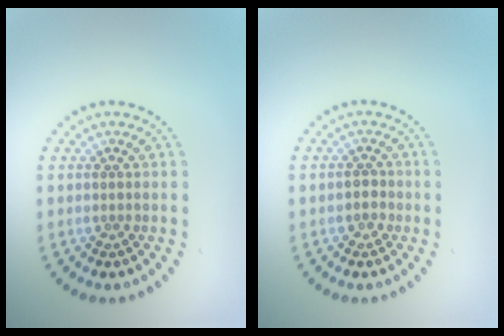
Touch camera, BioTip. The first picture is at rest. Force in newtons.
{"total": 1.3, "press": 1.2, "slide": 0.4}